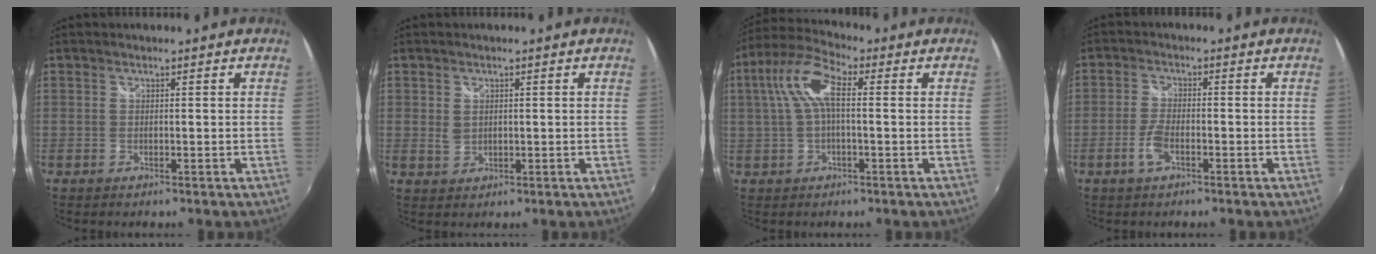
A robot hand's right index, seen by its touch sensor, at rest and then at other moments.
{"total": 1.5, "force": [0.3, 1.0, 1.1], "torque": [-0.021, -0.001, 0.006]}
{"total": 9.0, "force": [1.2, 3.2, 8.3], "torque": [-0.175, 0.023, 0.021]}
{"total": 3.9, "force": [-2.0, 1.5, 3.0], "torque": [-0.071, 0.000, -0.041]}